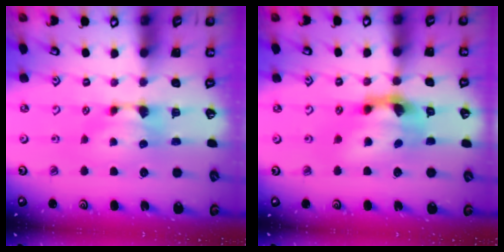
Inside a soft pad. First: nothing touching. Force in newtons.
{"total": 6.4, "press": 5.9, "slide": 2.4}